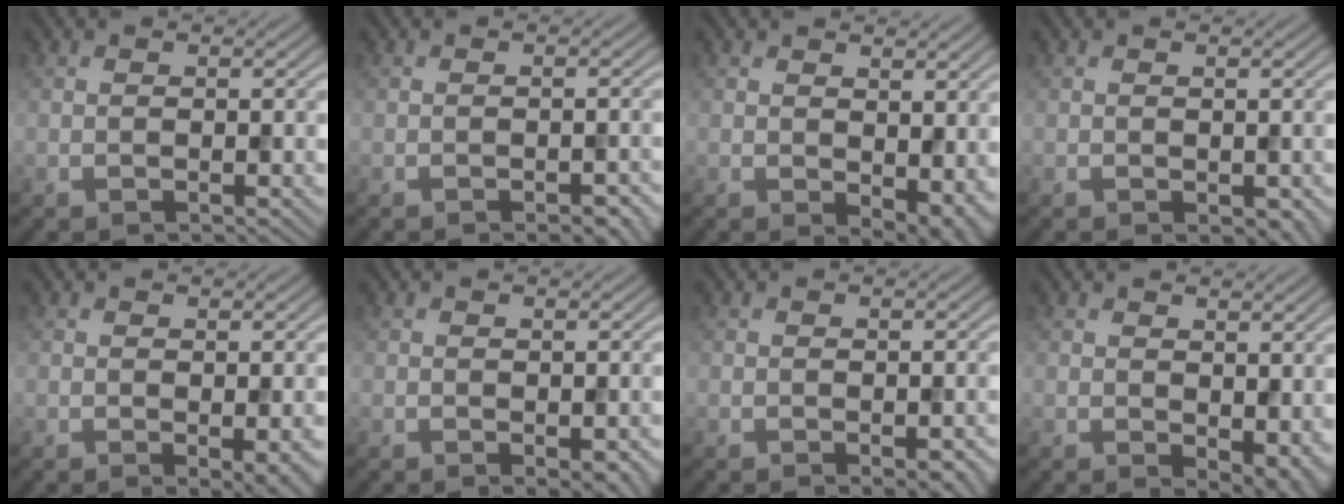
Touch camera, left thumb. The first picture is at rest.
{"total": 2.4, "force": [-1.6, 0.8, 1.7], "torque": [-0.019, -0.001, -0.016]}
{"total": 5.2, "force": [-0.1, 3.2, 4.1], "torque": [-0.060, -0.020, 0.011]}
{"total": 1.4, "force": [-0.4, 0.9, 1.1], "torque": [-0.018, -0.010, -0.002]}
{"total": 3.0, "force": [-0.8, 0.7, 2.8], "torque": [-0.039, -0.008, -0.008]}
{"total": 2.5, "force": [-1.0, 1.2, 1.9], "torque": [-0.025, -0.011, -0.007]}
{"total": 2.9, "force": [-1.5, 1.0, 2.3], "torque": [-0.031, -0.007, -0.012]}
{"total": 4.7, "force": [-0.3, 2.8, 3.7], "torque": [-0.054, -0.018, 0.006]}